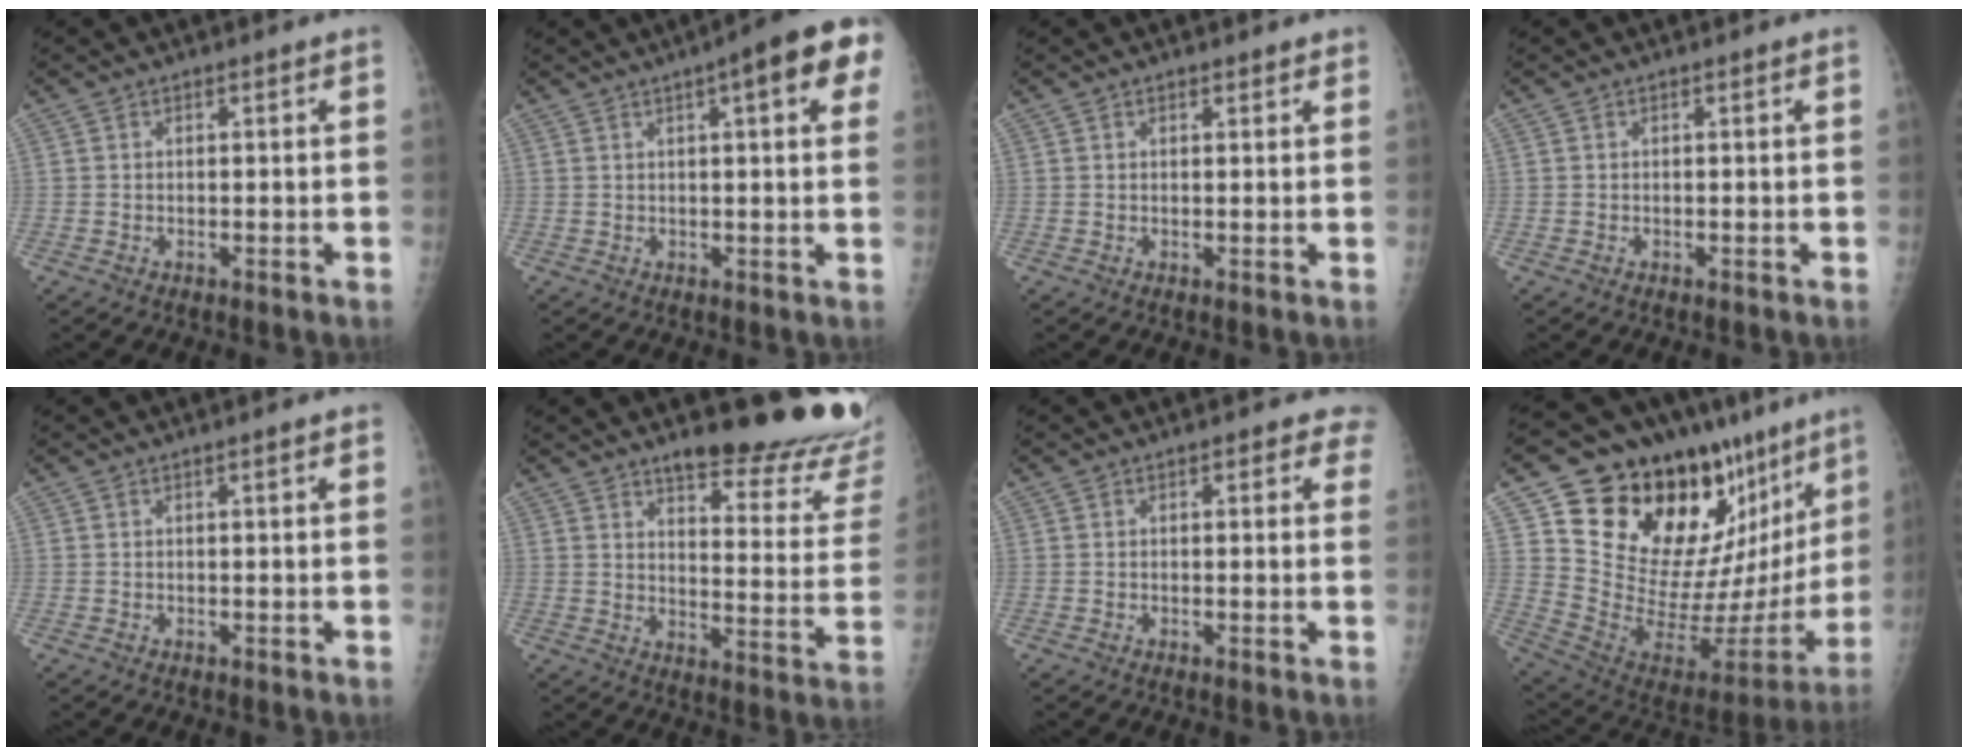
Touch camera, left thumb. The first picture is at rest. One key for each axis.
{"total": 11.4, "fx": 4.6, "fy": 2.5, "fz": 10.2, "tx": -0.113, "ty": 0.008, "tz": 0.048}
{"total": 1.3, "fx": 0.9, "fy": 0.8, "fz": 0.4, "tx": 0.009, "ty": -0.003, "tz": 0.007}
{"total": 0.0}
{"total": 0.9, "fx": 0.4, "fy": 0.0, "fz": 0.8, "tx": -0.012, "ty": 0.001, "tz": 0.005}
{"total": 21.2, "fx": 17.5, "fy": 4.8, "fz": 11.0, "tx": -0.101, "ty": -0.137, "tz": 0.215}
{"total": 2.9, "fx": 1.9, "fy": 1.6, "fz": 1.6, "tx": 0.010, "ty": -0.002, "tz": 0.010}
{"total": 32.1, "fx": 20.2, "fy": 14.8, "fz": 20.0, "tx": -0.264, "ty": -0.082, "tz": 0.319}